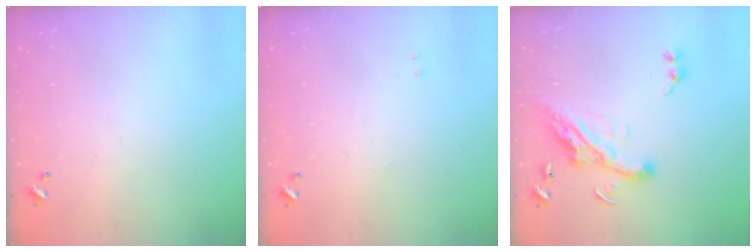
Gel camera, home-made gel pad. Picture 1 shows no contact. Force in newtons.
{"total": 1.0, "press": 0.9, "slide": 0.5}
{"total": 11.8, "press": 11.6, "slide": 1.9}